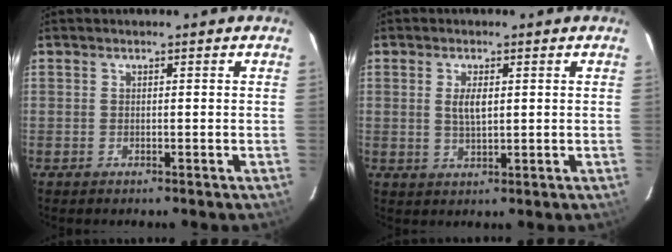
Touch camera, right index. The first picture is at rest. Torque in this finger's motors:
{"motor_torque": [0.03, 0.04, 0.07, 0.04]}